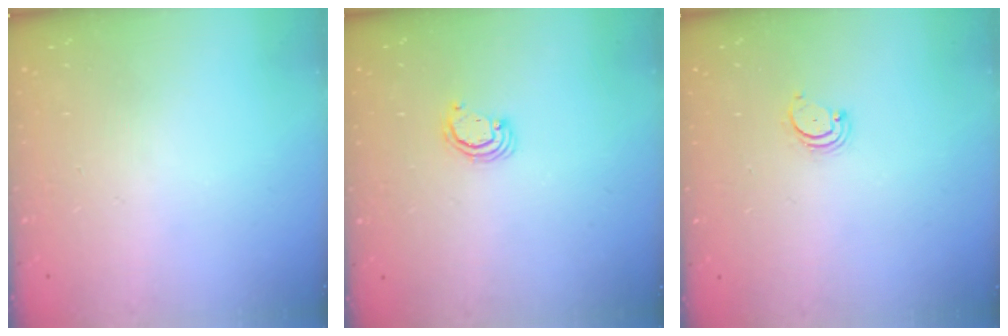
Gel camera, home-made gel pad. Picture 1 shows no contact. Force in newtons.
{"total": 2.3, "press": 2.3, "slide": 0.2}
{"total": 2.6, "press": 2.5, "slide": 0.3}